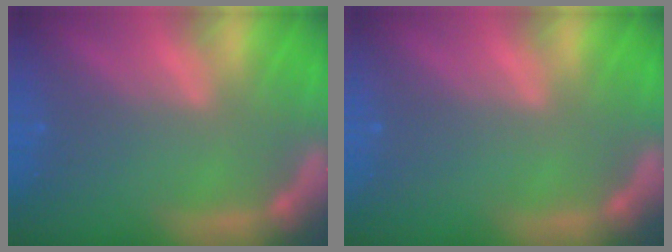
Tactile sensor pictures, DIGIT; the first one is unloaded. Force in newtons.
{"total": 0.0}